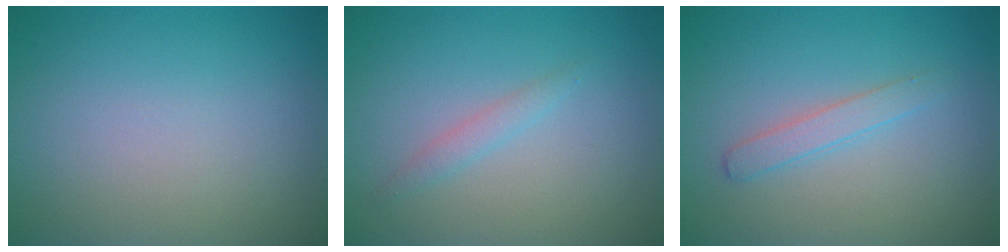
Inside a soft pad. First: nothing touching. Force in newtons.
{"total": 1.2, "press": 1.2, "slide": 0.1}
{"total": 1.6, "press": 1.6, "slide": 0.0}